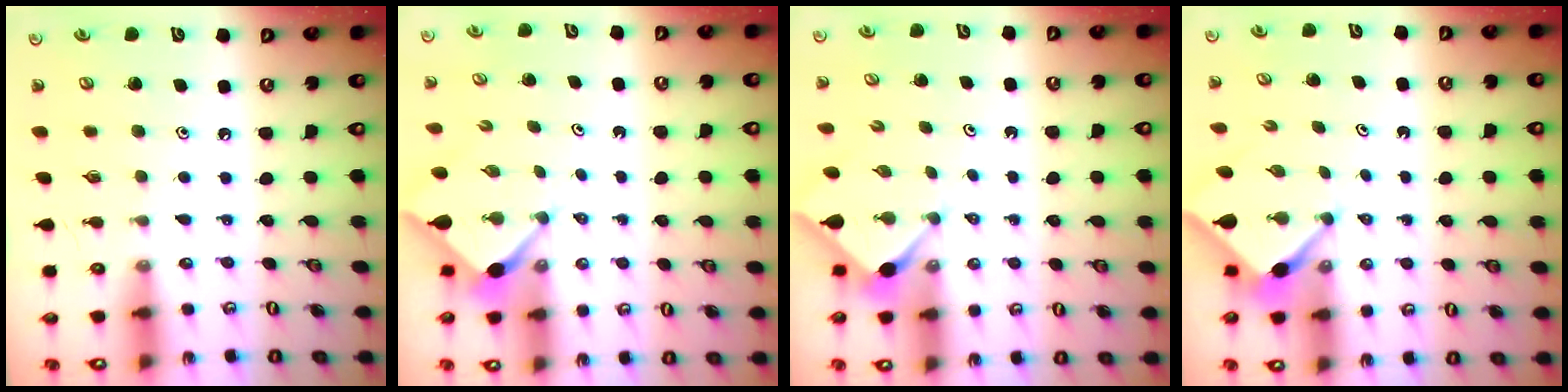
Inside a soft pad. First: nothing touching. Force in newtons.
{"total": 2.6, "press": 2.6, "slide": 0.3}
{"total": 3.0, "press": 3.0, "slide": 0.3}
{"total": 3.8, "press": 3.8, "slide": 0.3}